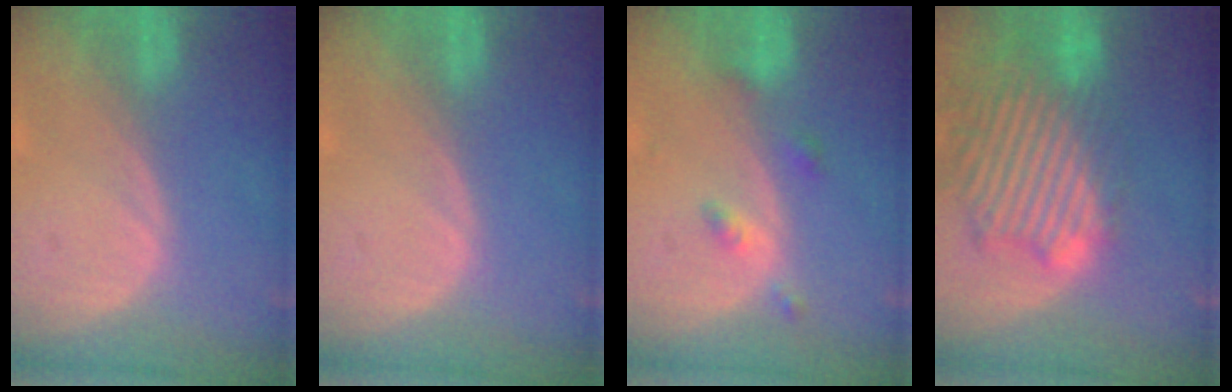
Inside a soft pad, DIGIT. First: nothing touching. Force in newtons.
{"total": 0.0}
{"total": 2.9, "press": 2.9, "slide": 0.2}
{"total": 13.9, "press": 11.7, "slide": 7.4}